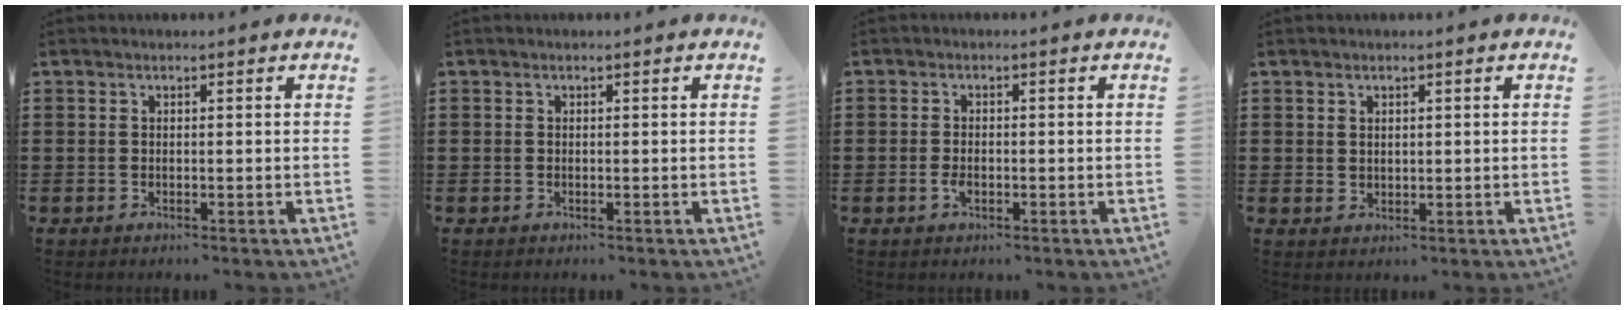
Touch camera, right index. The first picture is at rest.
{"total": 0.0}
{"total": 1.8, "force": [-0.6, 0.8, 1.5], "torque": [-0.037, -0.005, -0.013]}
{"total": 1.4, "force": [1.1, 0.8, 0.3], "torque": [-0.006, 0.003, 0.021]}